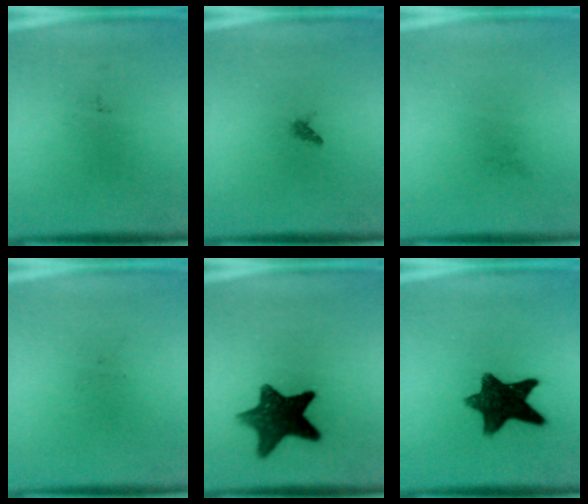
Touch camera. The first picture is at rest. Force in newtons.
{"total": 0.7}
{"total": 0.0}
{"total": 0.0}
{"total": 11.4}
{"total": 11.2}